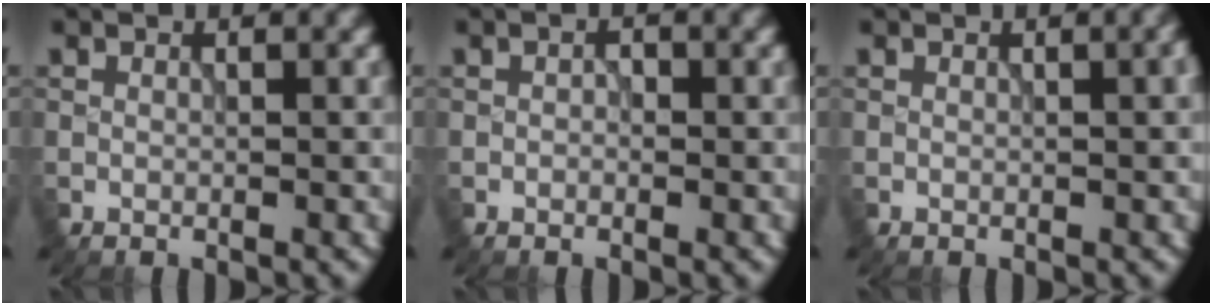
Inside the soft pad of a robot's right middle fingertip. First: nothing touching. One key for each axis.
{"total": 0.7, "fx": 0.1, "fy": 0.6, "fz": 0.4, "tx": -0.002, "ty": -0.002, "tz": -0.001}
{"total": 1.5, "fx": 0.2, "fy": 0.5, "fz": 1.4, "tx": -0.009, "ty": -0.001, "tz": 0.008}